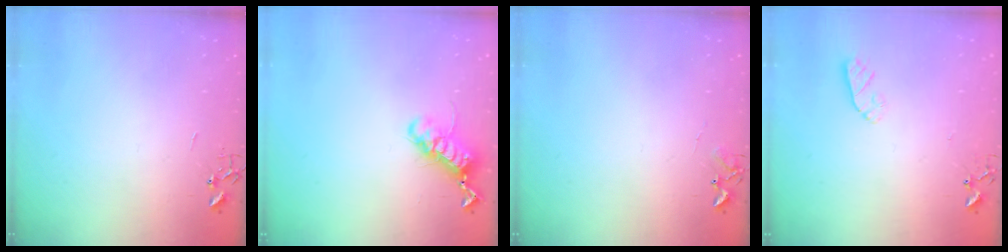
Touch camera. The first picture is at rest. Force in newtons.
{"total": 12.7, "press": 12.6, "slide": 1.6}
{"total": 6.1, "press": 6.0, "slide": 0.6}
{"total": 6.0, "press": 6.0, "slide": 0.3}